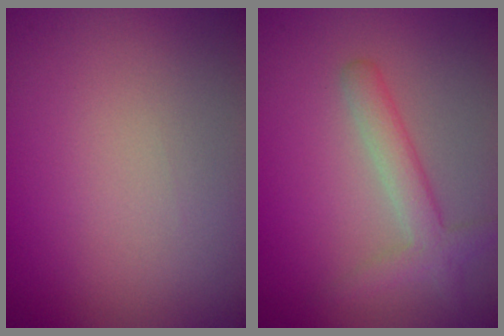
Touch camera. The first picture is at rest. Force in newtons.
{"total": 2.8, "press": 2.8, "slide": 0.1}